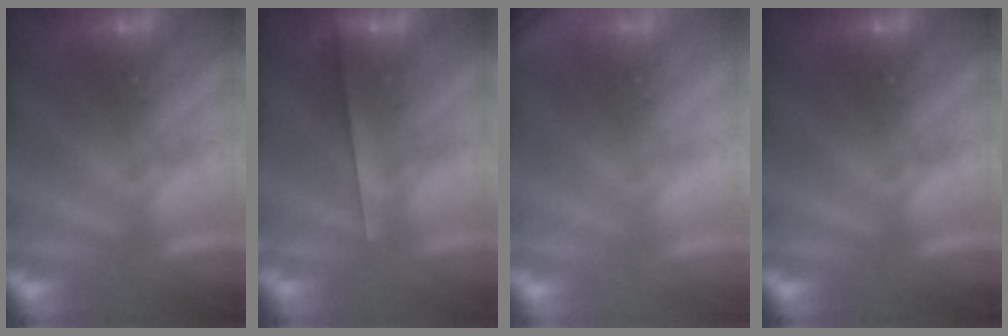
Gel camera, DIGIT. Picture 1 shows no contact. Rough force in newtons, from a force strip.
{"total": 2.4}
{"total": 2.7}
{"total": 0.0}